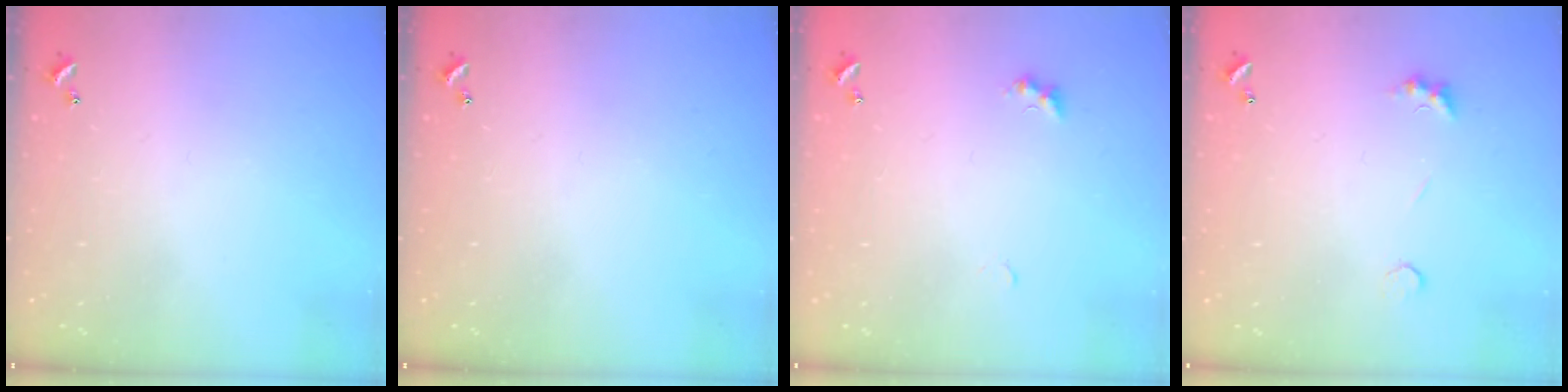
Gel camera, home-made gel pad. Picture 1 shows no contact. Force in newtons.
{"total": 0.0}
{"total": 2.7, "press": 2.6, "slide": 0.6}
{"total": 1.8, "press": 1.7, "slide": 0.4}